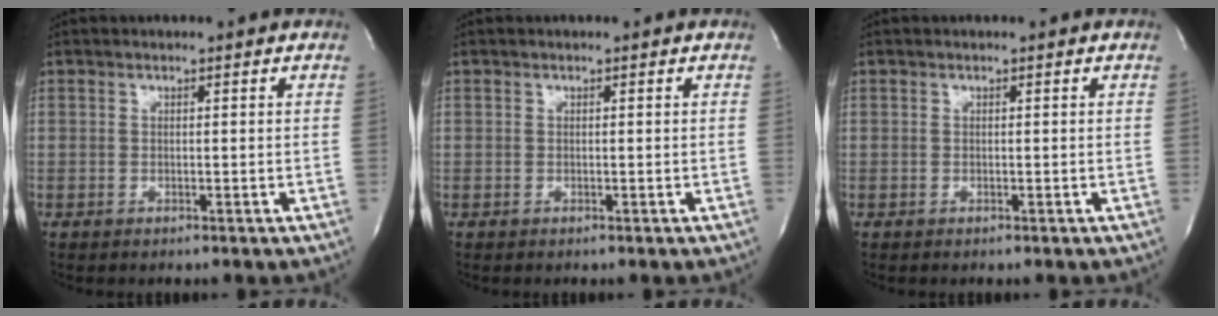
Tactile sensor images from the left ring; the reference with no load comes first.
{"total": 0.0}
{"total": 0.0}